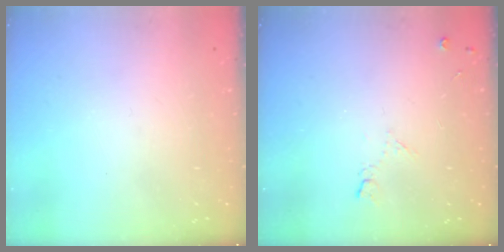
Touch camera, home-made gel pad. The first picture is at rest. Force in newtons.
{"total": 6.0, "press": 5.9, "slide": 1.0}